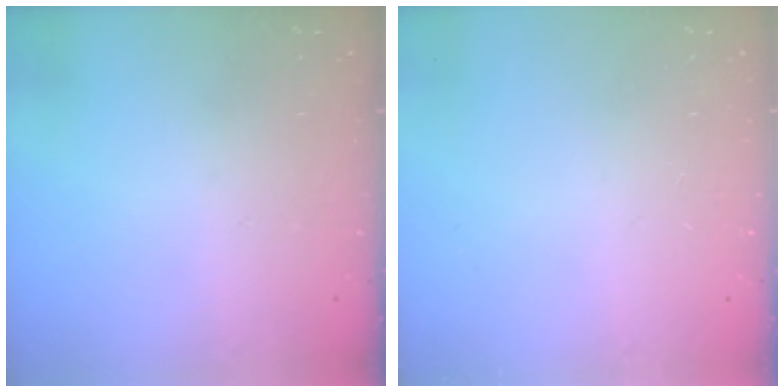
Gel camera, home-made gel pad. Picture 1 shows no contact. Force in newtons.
{"total": 0.0}